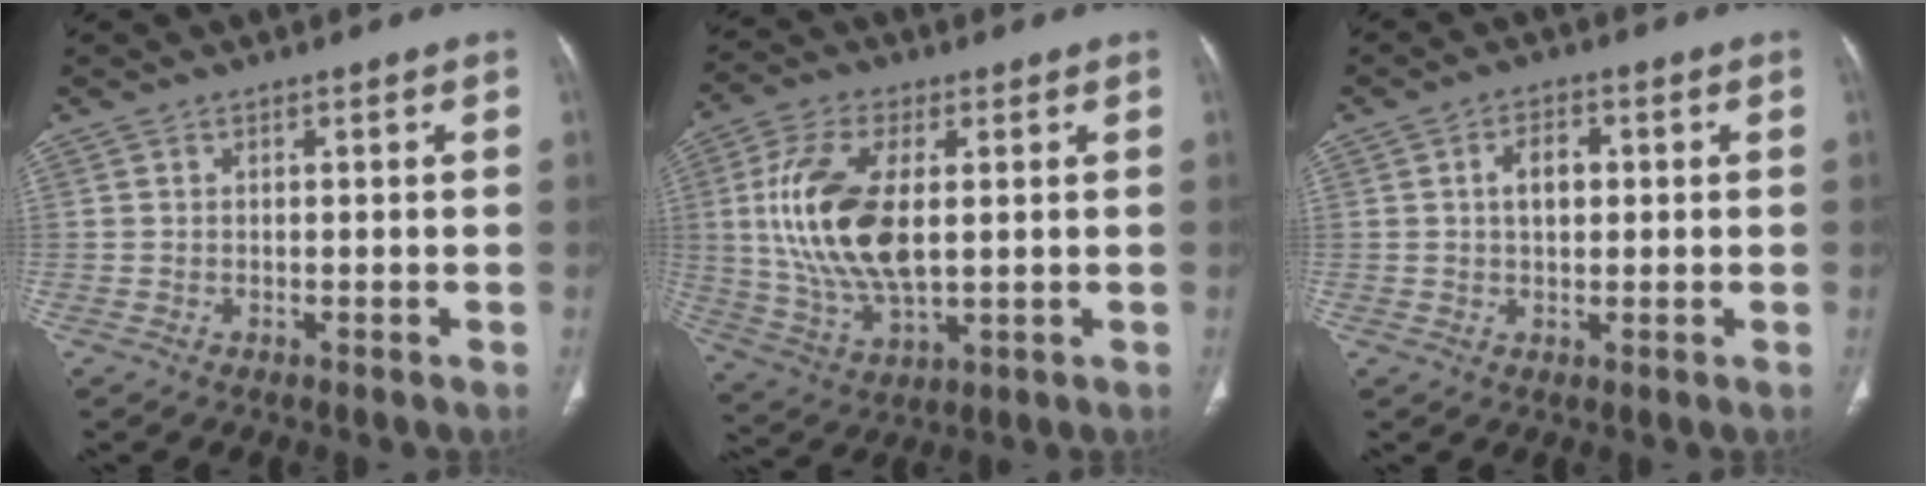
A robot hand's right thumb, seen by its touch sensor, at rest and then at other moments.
{"total": 17.1, "force": [2.0, 8.7, 14.6], "torque": [-0.296, -0.009, 0.044]}
{"total": 4.7, "force": [0.7, 3.0, 3.6], "torque": [-0.053, 0.007, 0.010]}